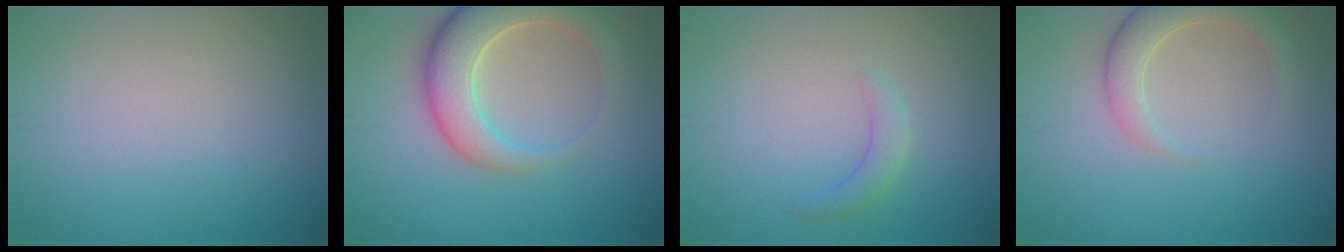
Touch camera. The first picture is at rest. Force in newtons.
{"total": 7.0, "press": 7.0, "slide": 0.7}
{"total": 1.6, "press": 1.6, "slide": 0.1}
{"total": 3.7, "press": 3.6, "slide": 0.4}